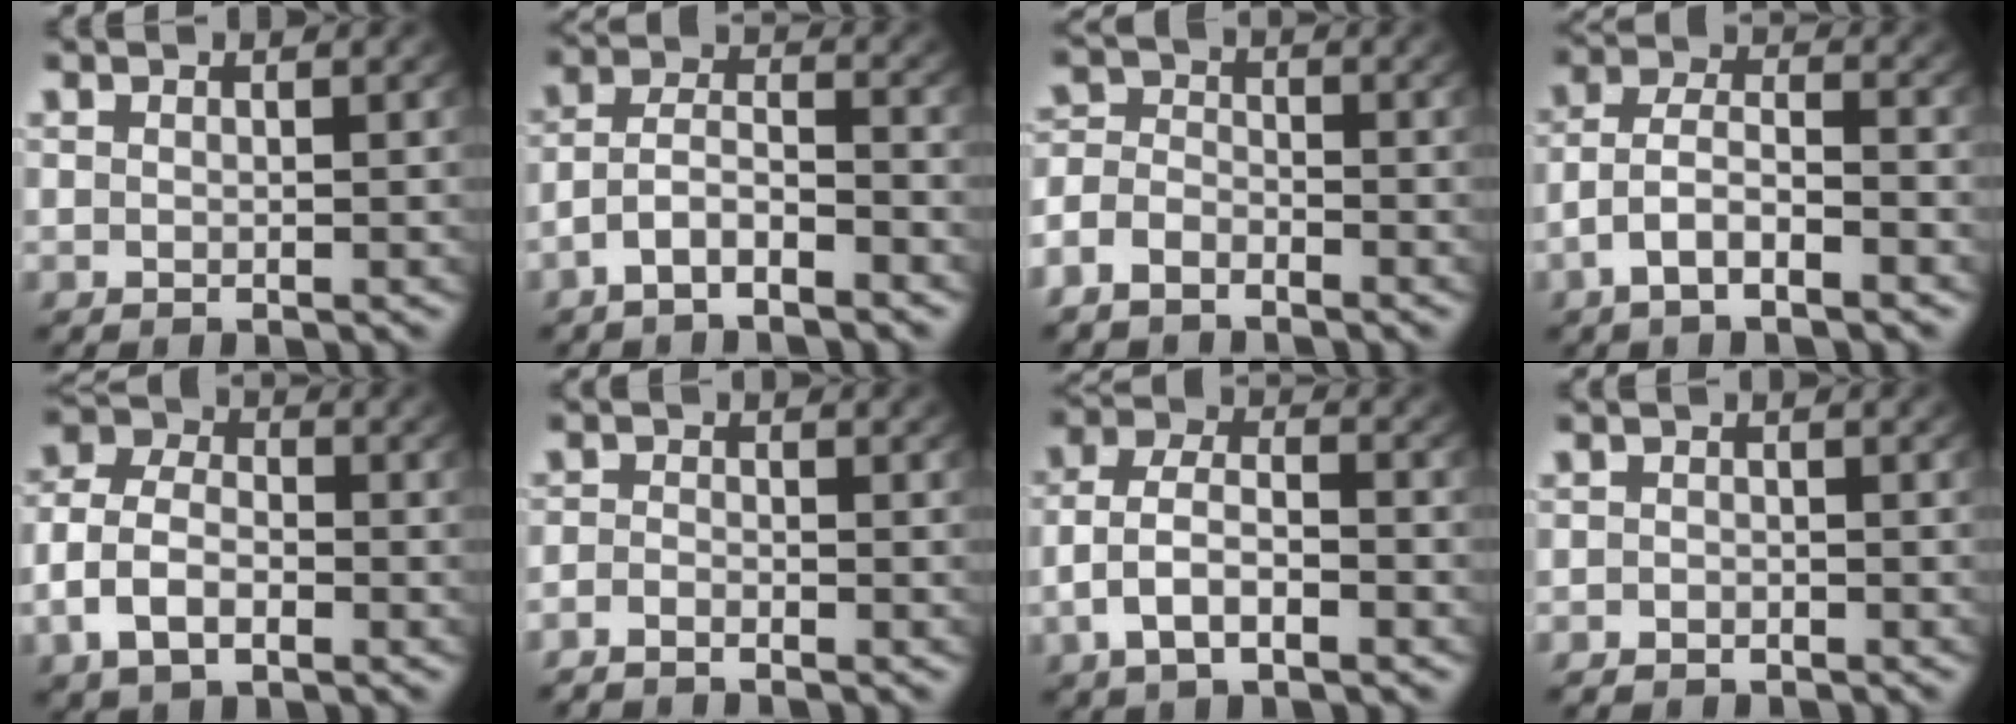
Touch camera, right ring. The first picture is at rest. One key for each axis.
{"total": 4.3, "fx": -2.7, "fy": 2.4, "fz": 2.3, "tx": -0.052, "ty": -0.018, "tz": -0.045}
{"total": 4.6, "fx": -2.6, "fy": 3.6, "fz": 1.2, "tx": -0.038, "ty": -0.026, "tz": -0.044}
{"total": 4.4, "fx": -2.1, "fy": 2.5, "fz": 2.9, "tx": -0.070, "ty": -0.023, "tz": -0.032}
{"total": 5.9, "fx": -1.5, "fy": 4.6, "fz": 3.3, "tx": -0.078, "ty": -0.019, "tz": -0.023}
{"total": 2.0, "fx": -1.9, "fy": 0.6, "fz": 0.2, "tx": -0.019, "ty": -0.017, "tz": -0.030}
{"total": 5.2, "fx": -1.7, "fy": 3.4, "fz": 3.6, "tx": -0.079, "ty": -0.022, "tz": -0.021}
{"total": 1.1, "fx": -1.0, "fy": 0.5, "fz": -0.1, "tx": -0.002, "ty": -0.016, "tz": -0.011}